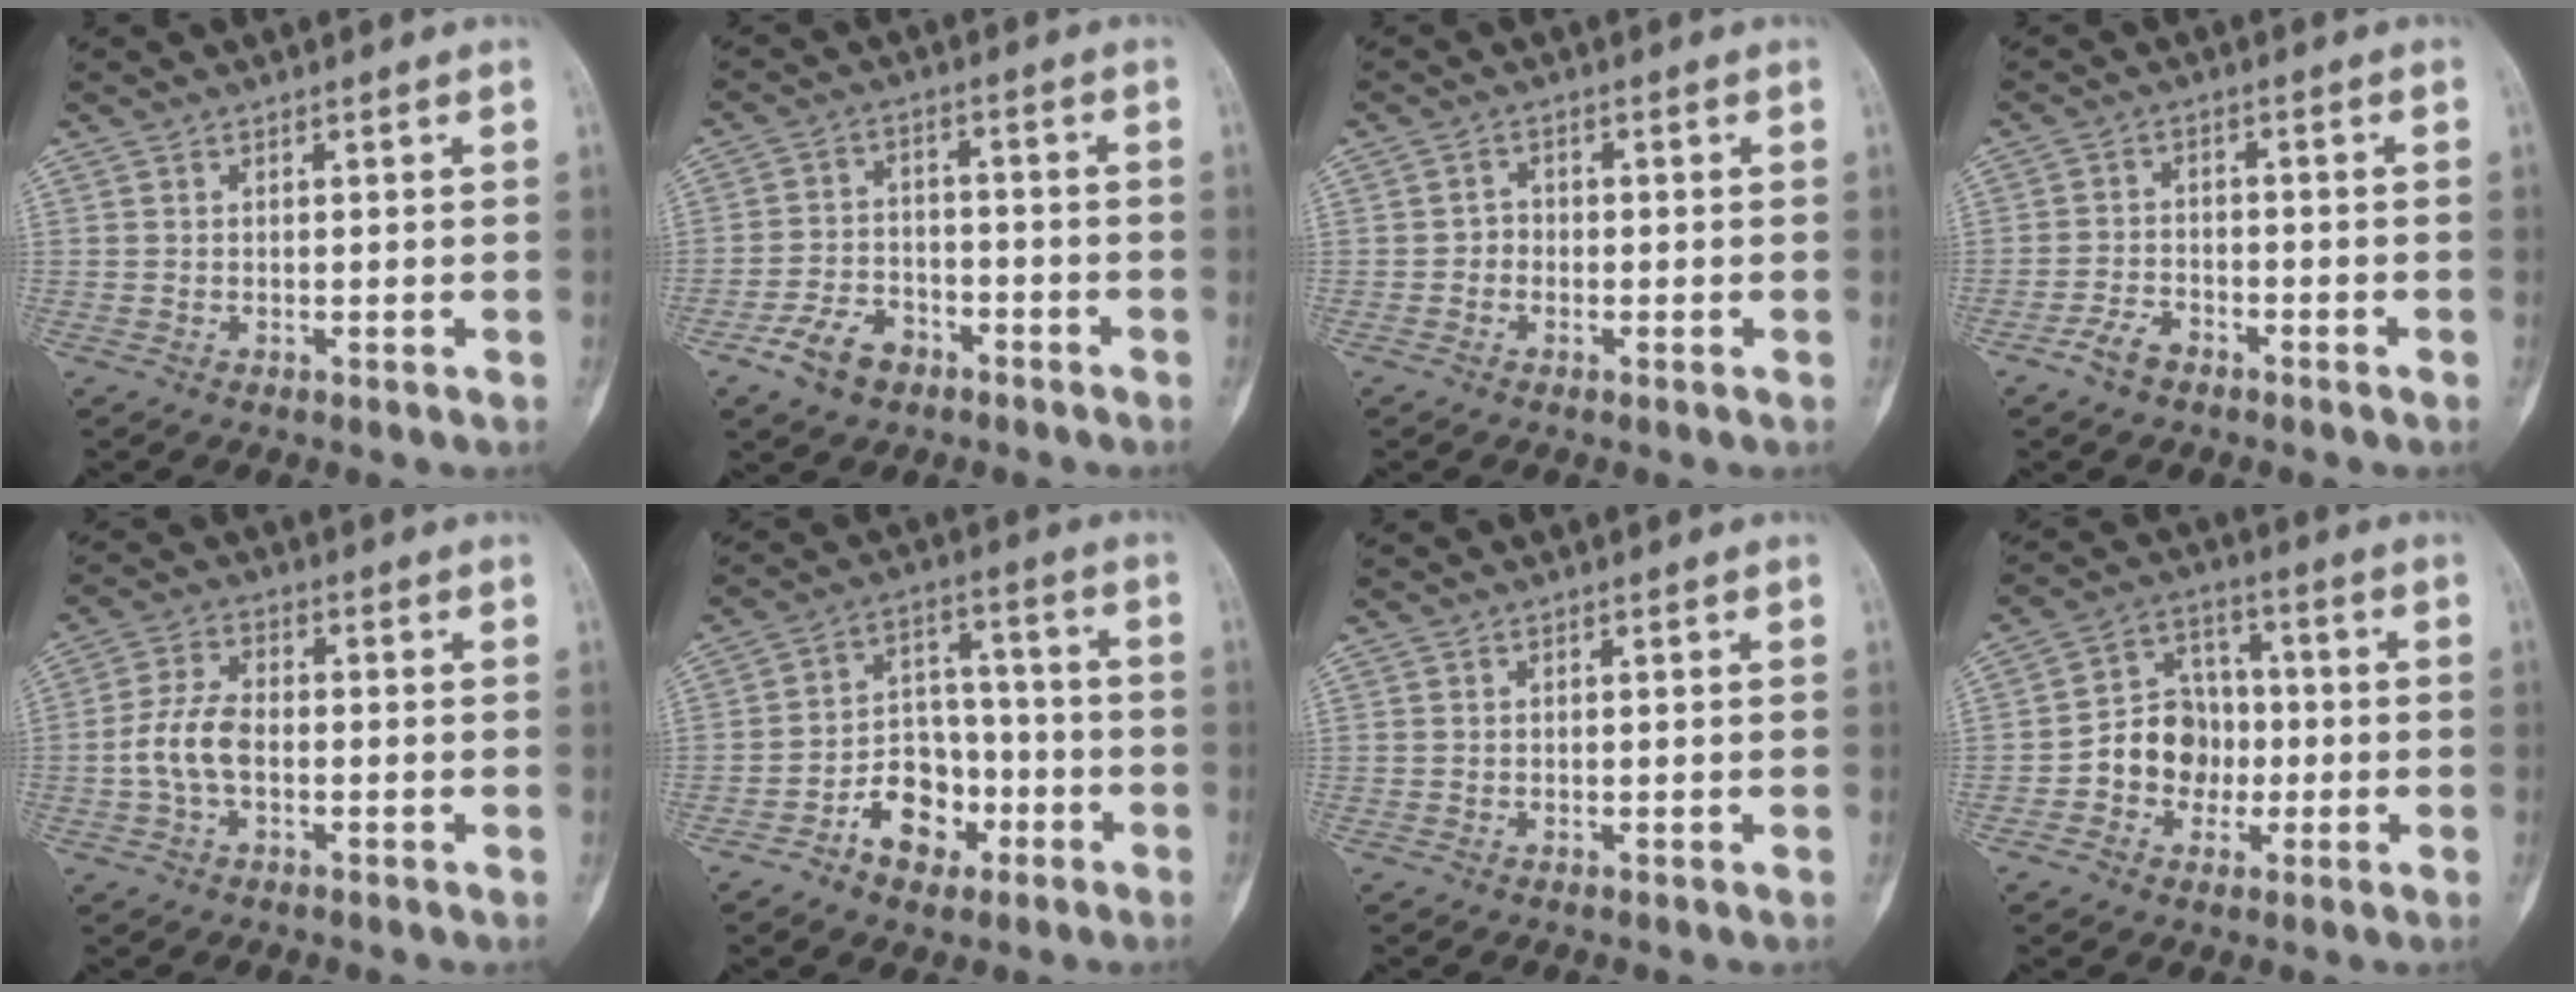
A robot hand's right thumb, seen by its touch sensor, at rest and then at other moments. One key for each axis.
{"total": 7.7, "fx": -4.7, "fy": 4.9, "fz": 3.7, "tx": -0.051, "ty": 0.032, "tz": -0.083}
{"total": 1.9, "fx": -0.7, "fy": 1.7, "fz": 0.7, "tx": 0.005, "ty": 0.008, "tz": -0.020}
{"total": 4.1, "fx": -3.0, "fy": 2.0, "fz": 2.0, "tx": -0.035, "ty": 0.019, "tz": -0.056}
{"total": 7.2, "fx": -1.3, "fy": 4.0, "fz": 5.8, "tx": -0.123, "ty": 0.020, "tz": -0.029}
{"total": 10.8, "fx": -5.1, "fy": 7.7, "fz": 5.6, "tx": -0.045, "ty": 0.053, "tz": -0.086}
{"total": 0.0}
{"total": 10.0, "fx": -2.0, "fy": 8.6, "fz": 4.7, "tx": -0.036, "ty": 0.036, "tz": -0.044}